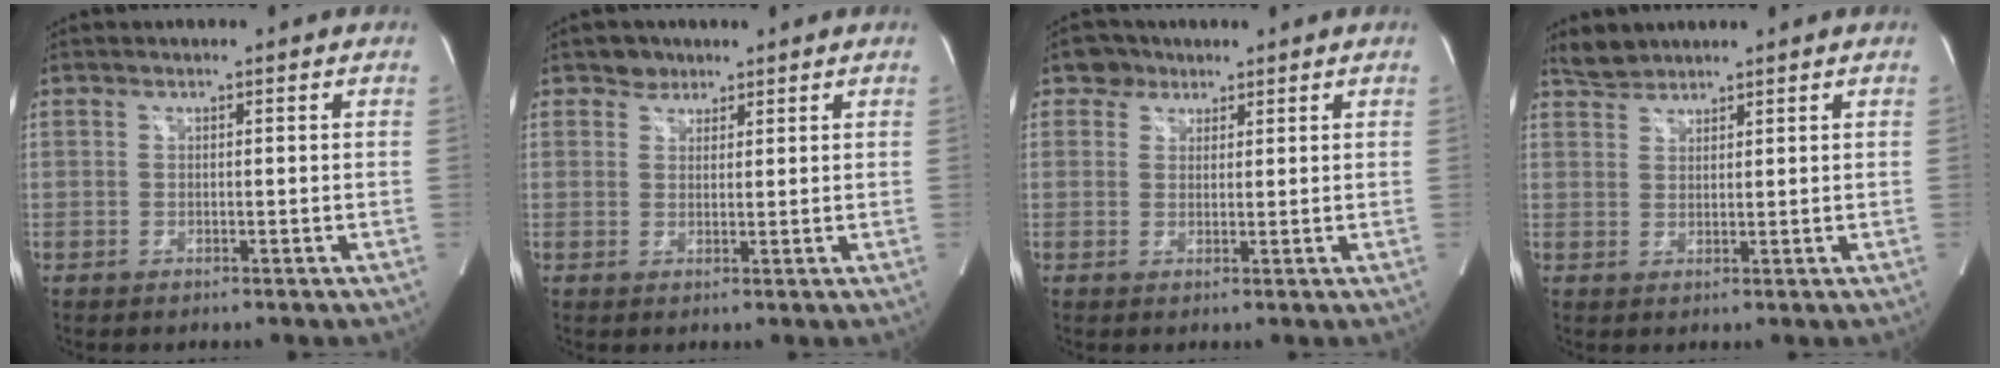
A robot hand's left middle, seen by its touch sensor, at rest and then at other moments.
{"total": 2.3, "force": [1.7, 1.5, 0.0], "torque": [0.002, 0.000, 0.023]}
{"total": 2.9, "force": [2.0, 2.1, 0.1], "torque": [-0.002, 0.005, 0.028]}
{"total": 2.6, "force": [2.6, 0.6, -0.1], "torque": [-0.005, 0.008, 0.051]}